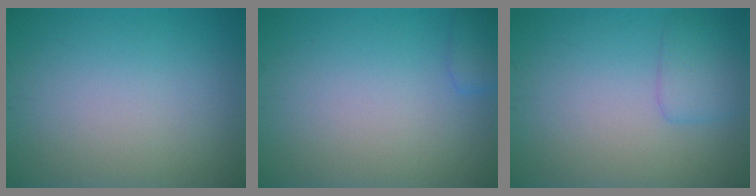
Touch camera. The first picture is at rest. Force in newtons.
{"total": 1.5, "press": 1.5, "slide": 0.1}
{"total": 2.3, "press": 2.3, "slide": 0.1}